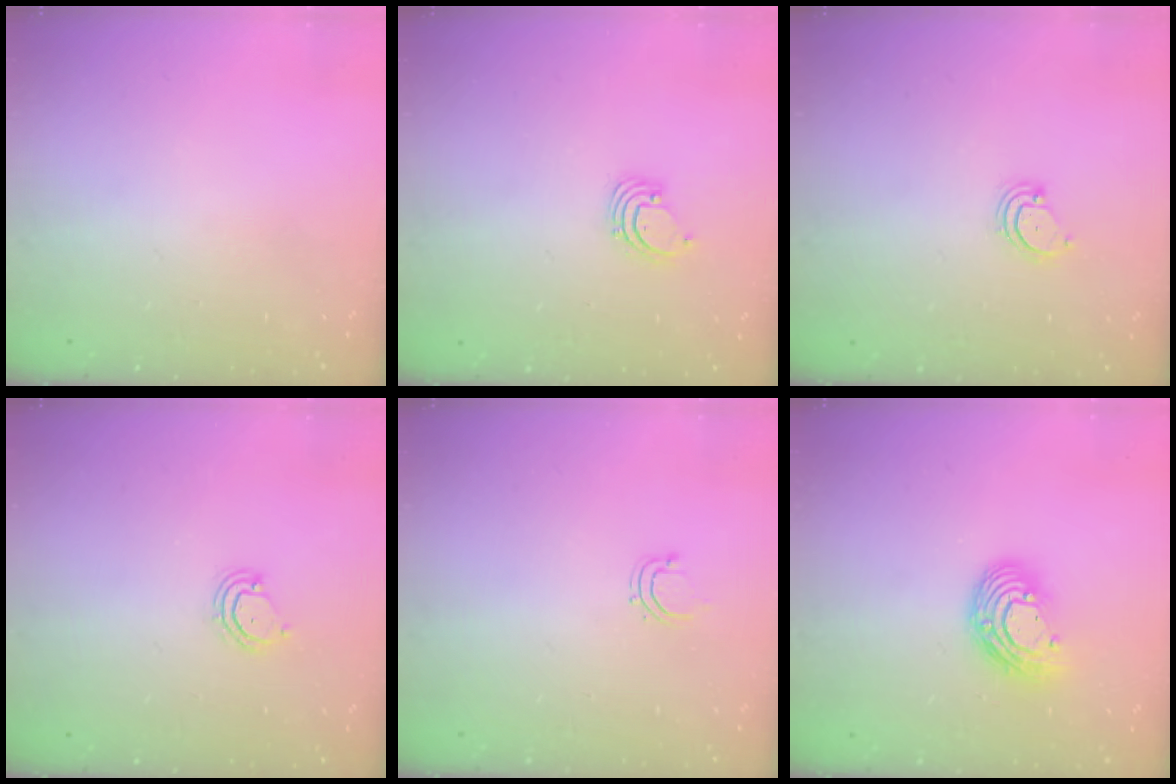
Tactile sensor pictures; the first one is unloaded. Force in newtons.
{"total": 1.4, "press": 1.4, "slide": 0.1}
{"total": 3.0, "press": 3.0, "slide": 0.4}
{"total": 3.9, "press": 3.9, "slide": 0.3}
{"total": 2.8, "press": 2.7, "slide": 0.5}
{"total": 11.8, "press": 11.8, "slide": 0.8}